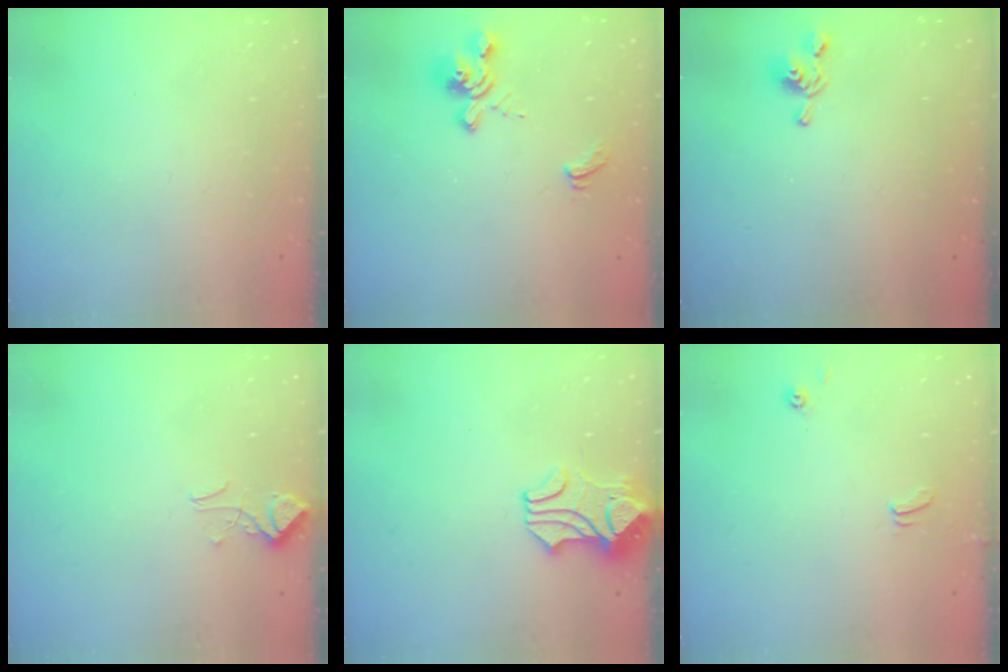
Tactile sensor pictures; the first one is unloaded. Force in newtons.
{"total": 1.9, "press": 1.1, "slide": 1.5}
{"total": 2.8, "press": 2.7, "slide": 0.7}
{"total": 1.4, "press": 1.1, "slide": 0.8}
{"total": 2.3, "press": 2.0, "slide": 1.1}
{"total": 0.9, "press": 0.8, "slide": 0.4}